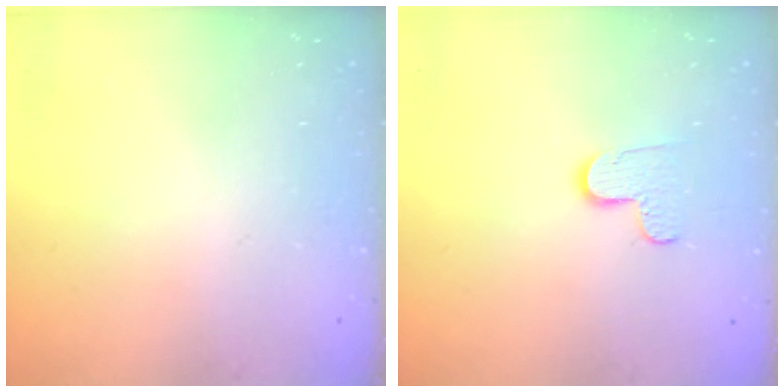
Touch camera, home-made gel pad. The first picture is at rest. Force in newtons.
{"total": 5.6, "press": 5.6, "slide": 0.3}